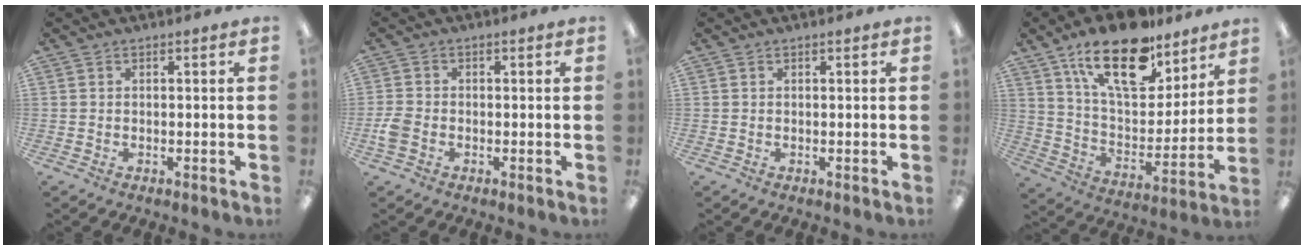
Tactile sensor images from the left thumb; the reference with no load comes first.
{"total": 3.5, "force": [-1.1, 2.6, 2.1], "torque": [-0.040, 0.006, -0.020]}
{"total": 0.0}
{"total": 21.7, "force": [14.7, 9.7, 12.6], "torque": [-0.207, -0.081, 0.254]}